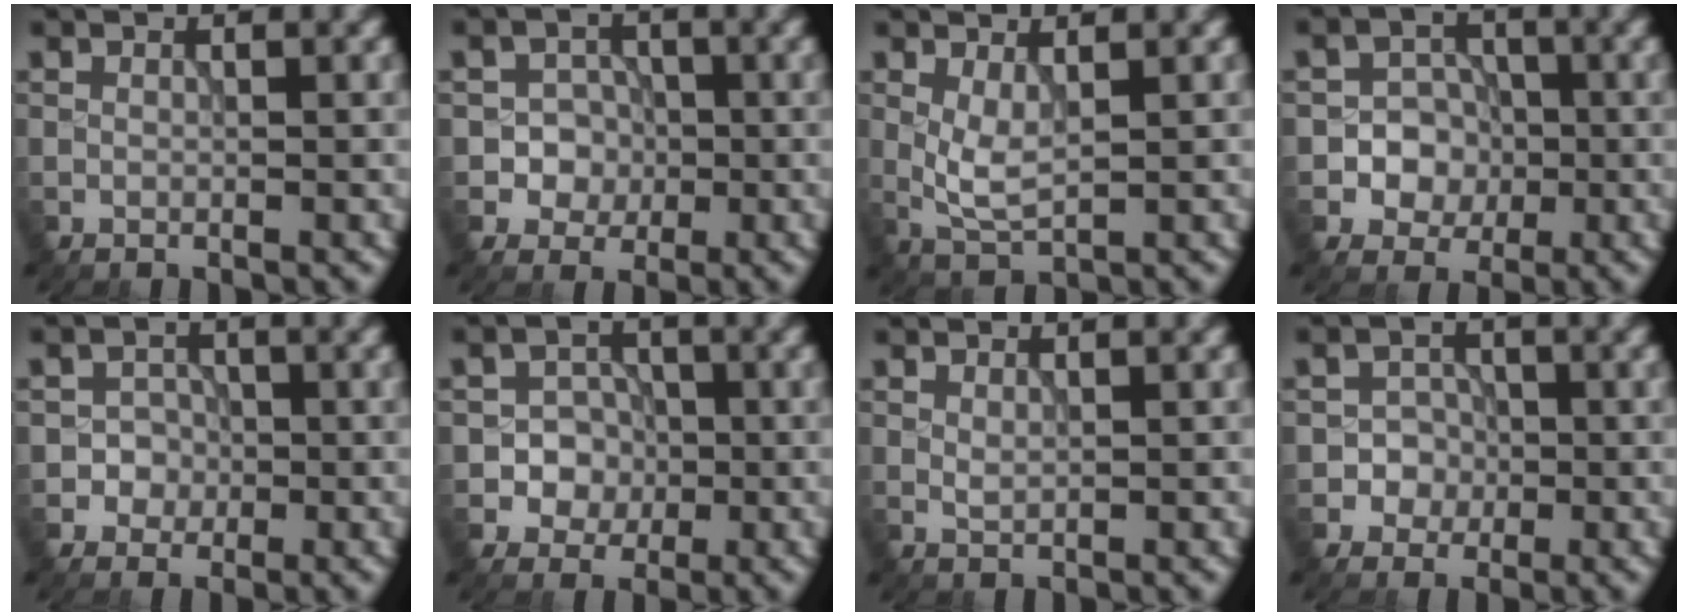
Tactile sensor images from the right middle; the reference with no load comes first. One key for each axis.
{"total": 3.3, "fx": -0.8, "fy": 3.1, "fz": 0.9, "tx": 0.009, "ty": 0.004, "tz": -0.030}
{"total": 2.6, "fx": 0.7, "fy": 0.9, "fz": 2.4, "tx": -0.057, "ty": -0.005, "tz": 0.017}
{"total": 4.1, "fx": -0.8, "fy": 3.8, "fz": 1.4, "tx": 0.003, "ty": 0.002, "tz": -0.033}
{"total": 2.1, "fx": -0.6, "fy": 2.0, "fz": 0.3, "tx": 0.017, "ty": 0.006, "tz": -0.018}
{"total": 3.7, "fx": -0.8, "fy": 3.5, "fz": 1.0, "tx": 0.008, "ty": 0.006, "tz": -0.032}
{"total": 0.7, "fx": 0.4, "fy": 0.3, "fz": 0.5, "tx": -0.014, "ty": -0.001, "tz": 0.010}
{"total": 2.6, "fx": -0.7, "fy": 2.4, "fz": 0.4, "tx": 0.015, "ty": 0.006, "tz": -0.023}